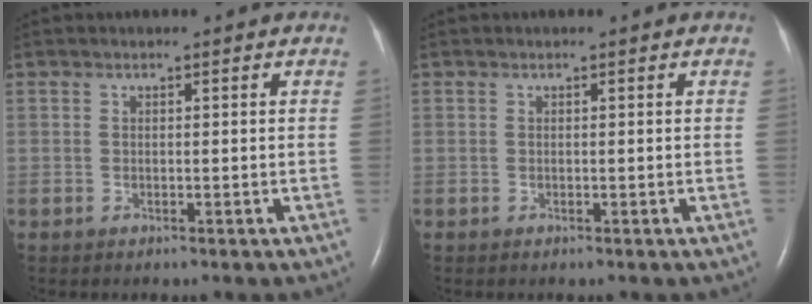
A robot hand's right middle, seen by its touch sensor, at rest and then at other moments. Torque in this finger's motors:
{"motor_torque": [0.19, -0.13, 0.06, 0.01]}